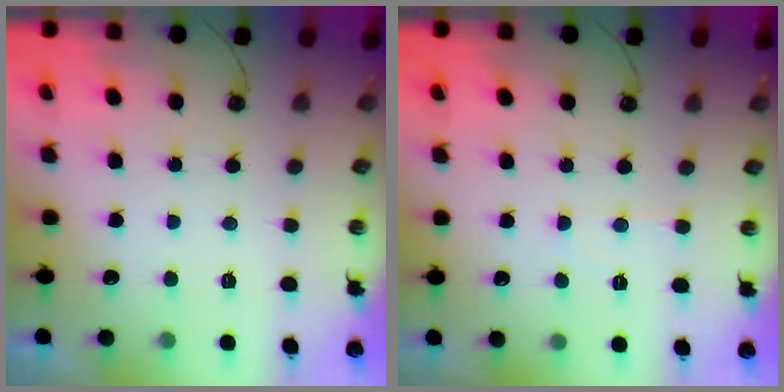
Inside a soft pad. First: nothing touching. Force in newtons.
{"total": 4.6, "press": 4.5, "slide": 0.8}